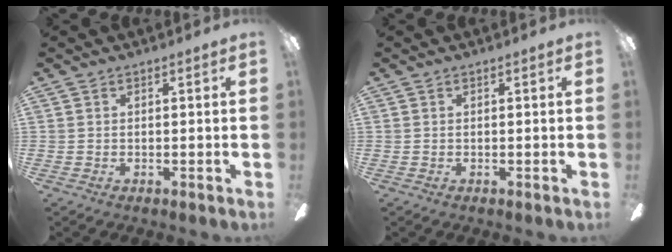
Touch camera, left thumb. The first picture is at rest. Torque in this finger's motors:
{"motor_torque": [0.00, 0.00, -0.03, 0.03, 0.00]}